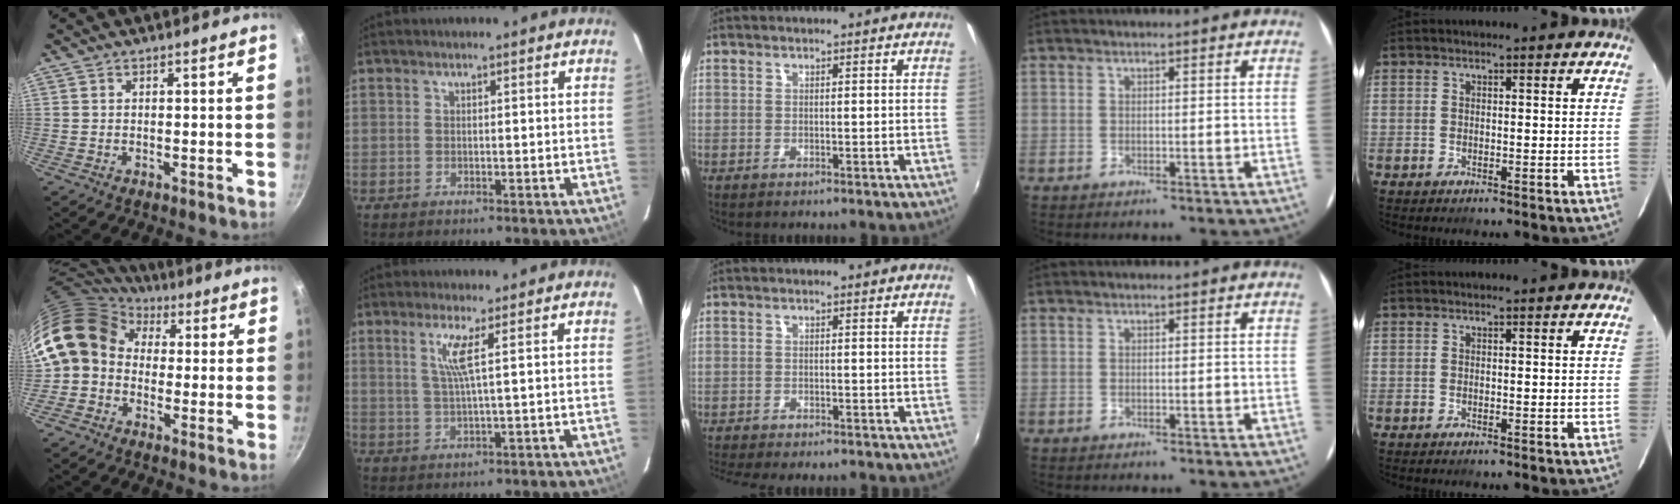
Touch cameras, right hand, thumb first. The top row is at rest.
{"thumb": {"total": 11.5, "force": [2.1, 9.5, 6.2], "torque": [-0.097, 0.020, 0.011]}, "index": {"total": 4.2, "force": [1.6, -0.8, 3.8], "torque": [-0.070, -0.004, 0.034]}, "middle": {"total": 8.9, "force": [-8.0, 1.6, 3.7], "torque": [-0.088, -0.020, -0.120]}}